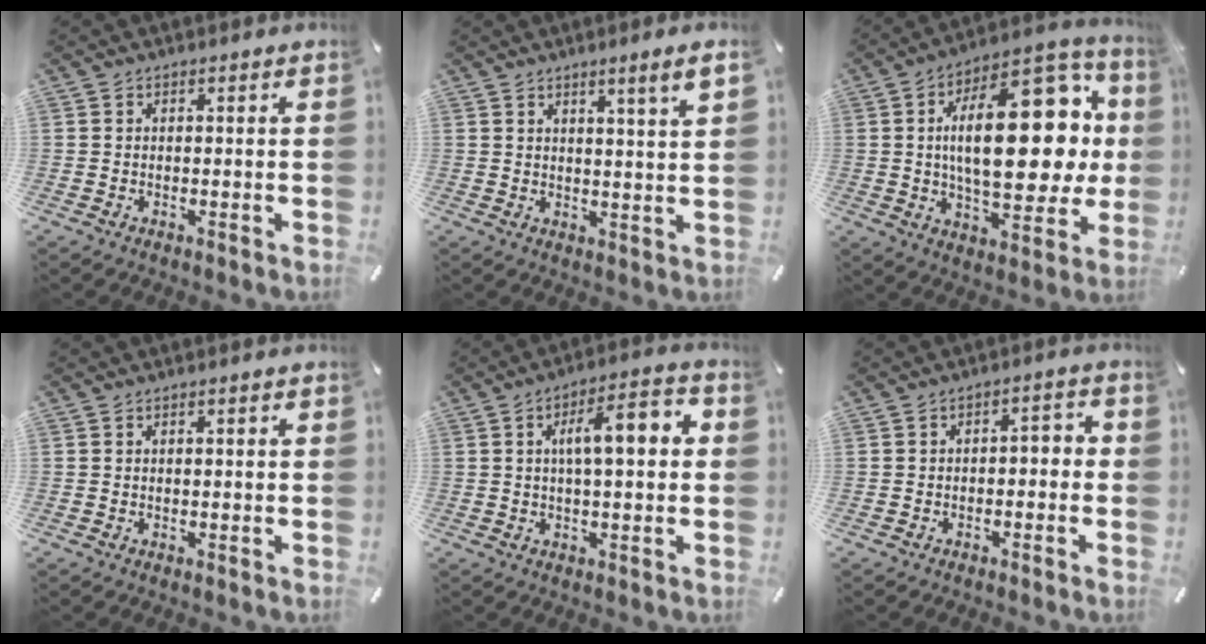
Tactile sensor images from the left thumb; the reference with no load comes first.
{"total": 4.7, "force": [3.2, -0.5, 3.4], "torque": [-0.055, -0.017, 0.050]}
{"total": 29.7, "force": [4.9, 13.9, 25.8], "torque": [-0.417, -0.023, 0.078]}
{"total": 0.5, "force": [0.3, 0.1, 0.5], "torque": [-0.007, 0.002, 0.004]}
{"total": 10.9, "force": [2.1, 3.5, 10.1], "torque": [-0.160, 0.002, 0.025]}
{"total": 3.0, "force": [-2.0, 1.4, 1.7], "torque": [-0.030, 0.016, -0.041]}